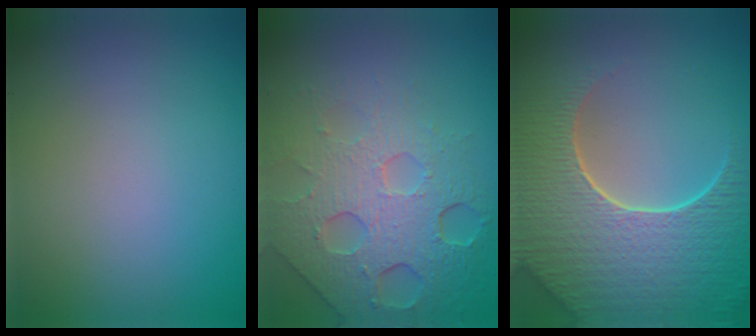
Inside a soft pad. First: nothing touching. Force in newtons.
{"total": 7.9, "press": 5.3, "slide": 5.8}
{"total": 9.1, "press": 6.5, "slide": 6.3}